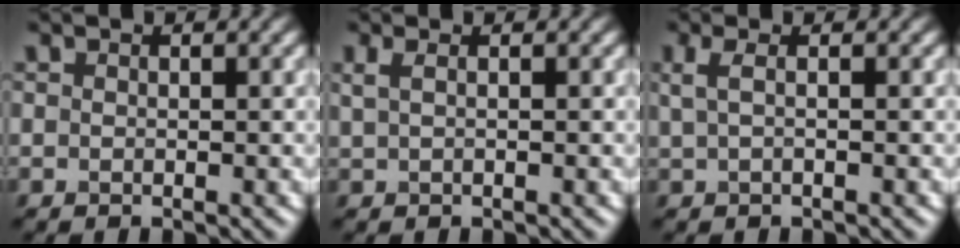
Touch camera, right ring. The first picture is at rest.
{"total": 1.5, "force": [0.7, 0.6, 1.2], "torque": [-0.026, -0.002, 0.008]}
{"total": 1.7, "force": [0.5, 0.6, 1.6], "torque": [-0.035, 0.000, 0.006]}